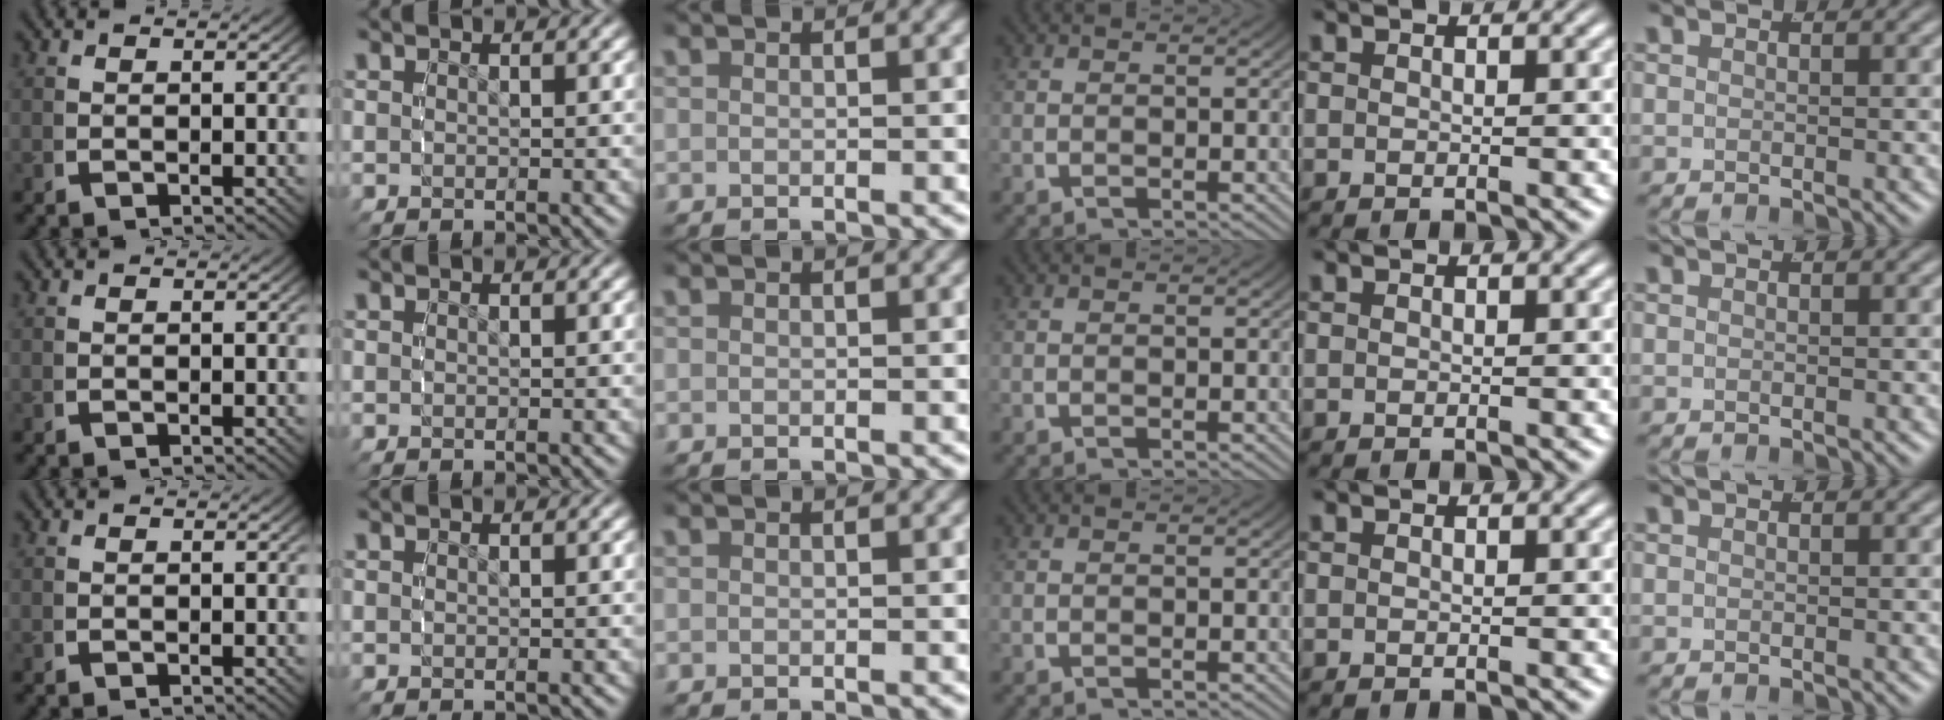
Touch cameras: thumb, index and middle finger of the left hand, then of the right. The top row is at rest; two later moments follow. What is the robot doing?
{"motion": "reach", "object": "markers"}